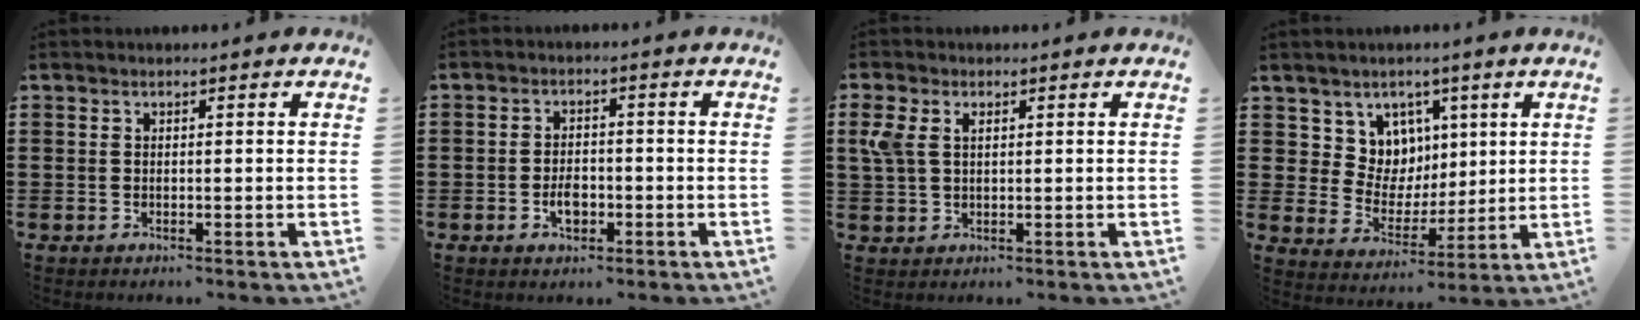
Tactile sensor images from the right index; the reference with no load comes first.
{"total": 3.5, "force": [-1.2, 2.0, 2.6], "torque": [-0.040, -0.001, -0.022]}
{"total": 3.5, "force": [1.3, 2.2, 2.3], "torque": [-0.068, 0.002, 0.018]}
{"total": 7.5, "force": [3.7, 6.4, 1.0], "torque": [-0.055, -0.017, 0.073]}